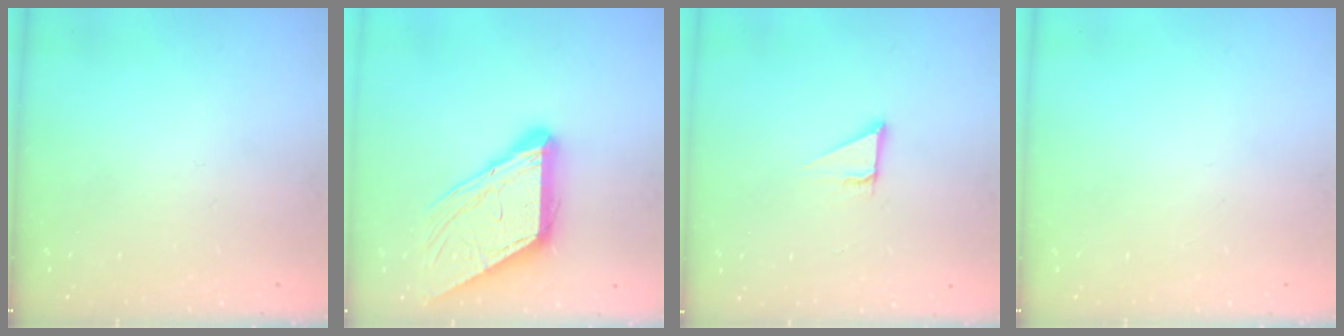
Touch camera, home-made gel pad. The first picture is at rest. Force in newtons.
{"total": 14.0, "press": 13.9, "slide": 1.9}
{"total": 2.9, "press": 2.9, "slide": 0.1}
{"total": 0.0}